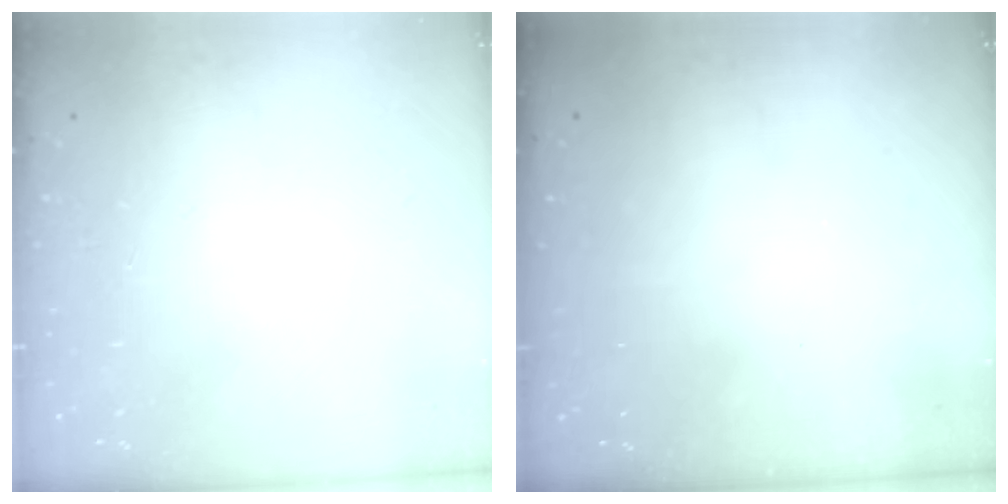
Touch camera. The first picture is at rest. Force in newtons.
{"total": 3.0, "press": 3.0, "slide": 0.1}